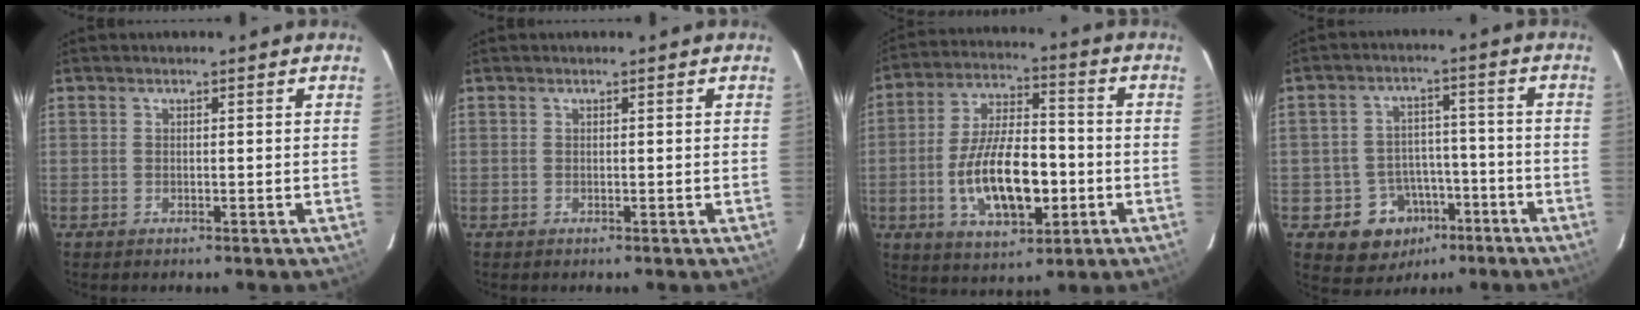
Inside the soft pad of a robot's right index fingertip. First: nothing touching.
{"total": 0.0}
{"total": 15.9, "force": [-3.8, 7.0, 13.7], "torque": [-0.264, 0.003, -0.056]}
{"total": 10.1, "force": [-5.4, 8.1, 2.7], "torque": [-0.061, 0.032, -0.060]}